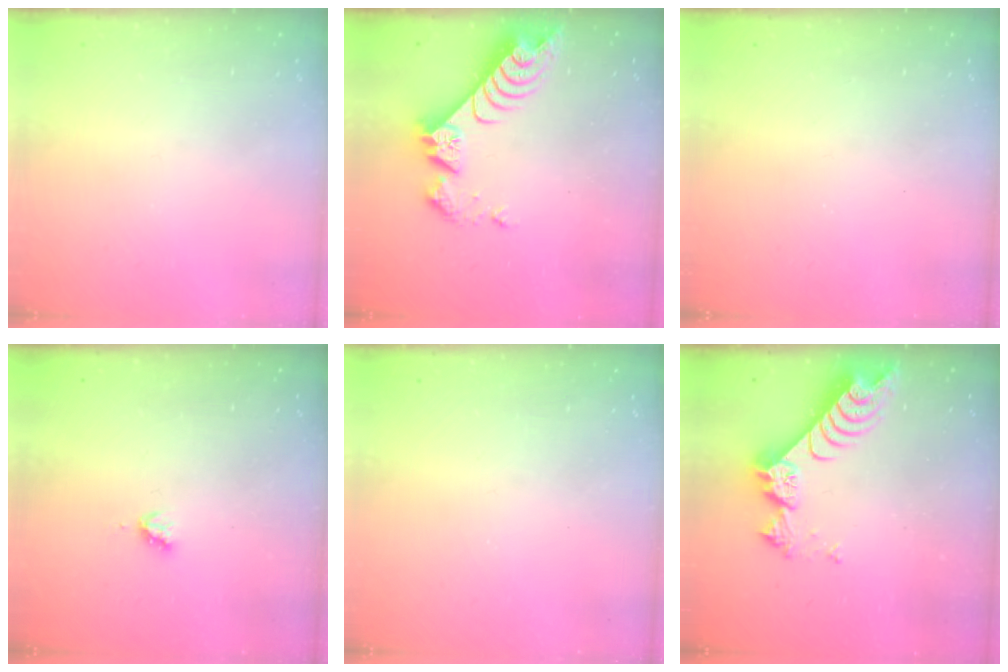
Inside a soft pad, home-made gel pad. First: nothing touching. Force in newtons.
{"total": 8.8, "press": 8.8, "slide": 0.8}
{"total": 0.0}
{"total": 2.8, "press": 2.8, "slide": 0.3}
{"total": 0.0}
{"total": 8.3, "press": 8.2, "slide": 1.0}